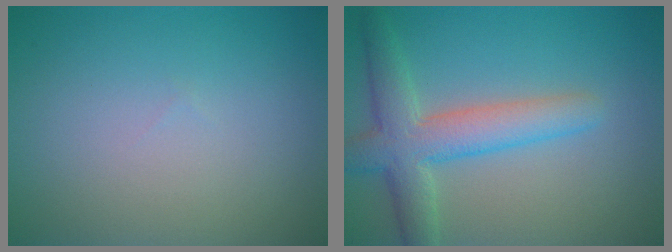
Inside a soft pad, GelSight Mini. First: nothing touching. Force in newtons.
{"total": 5.4, "press": 5.4, "slide": 0.1}